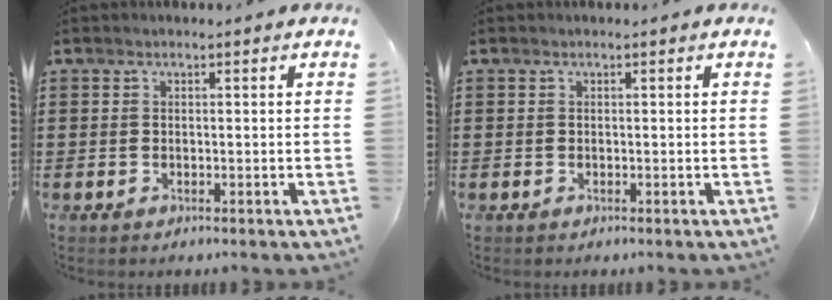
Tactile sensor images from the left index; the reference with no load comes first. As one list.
[{"total": 0.0}]